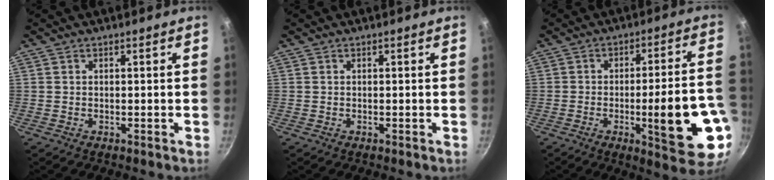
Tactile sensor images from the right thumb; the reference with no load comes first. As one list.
[{"total": 0.0}, {"total": 17.1, "force": [-4.6, 3.9, 16.0], "torque": [-0.203, 0.020, -0.056]}]